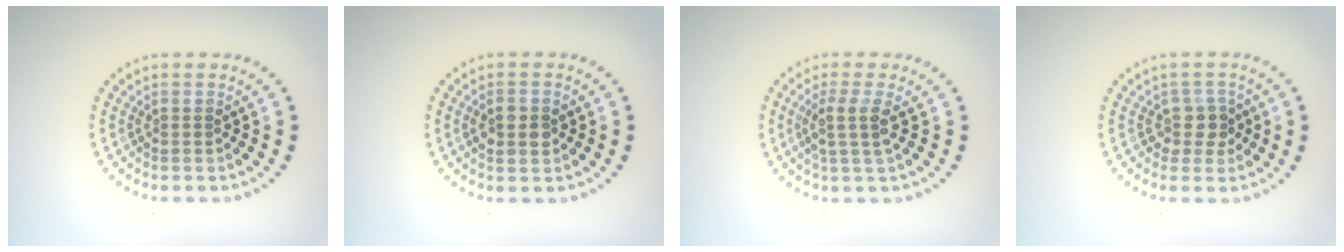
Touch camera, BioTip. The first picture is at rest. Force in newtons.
{"total": 2.8, "press": 2.8, "slide": 0.1}
{"total": 2.5, "press": 2.0, "slide": 1.6}
{"total": 2.3, "press": 1.8, "slide": 1.5}